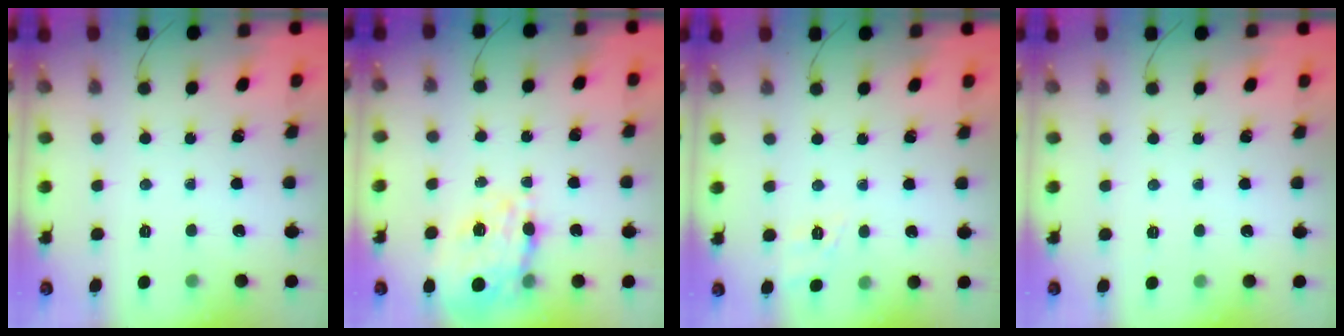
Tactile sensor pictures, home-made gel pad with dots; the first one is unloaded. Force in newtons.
{"total": 16.6, "press": 16.2, "slide": 3.6}
{"total": 2.7, "press": 2.0, "slide": 1.8}
{"total": 2.6, "press": 2.3, "slide": 1.2}